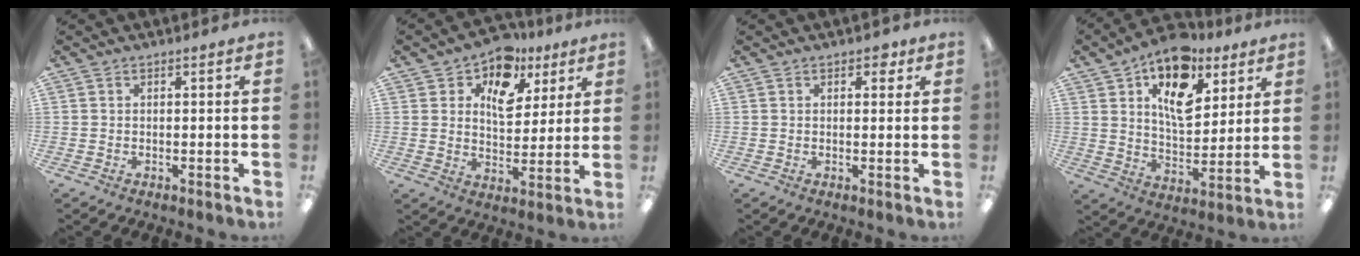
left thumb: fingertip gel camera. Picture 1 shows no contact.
{"total": 11.7, "force": [7.2, 7.4, 5.4], "torque": [-0.081, -0.042, 0.130]}
{"total": 2.5, "force": [1.3, 1.6, 1.4], "torque": [-0.014, -0.001, 0.019]}
{"total": 17.1, "force": [9.6, 9.5, 10.5], "torque": [-0.151, -0.044, 0.166]}